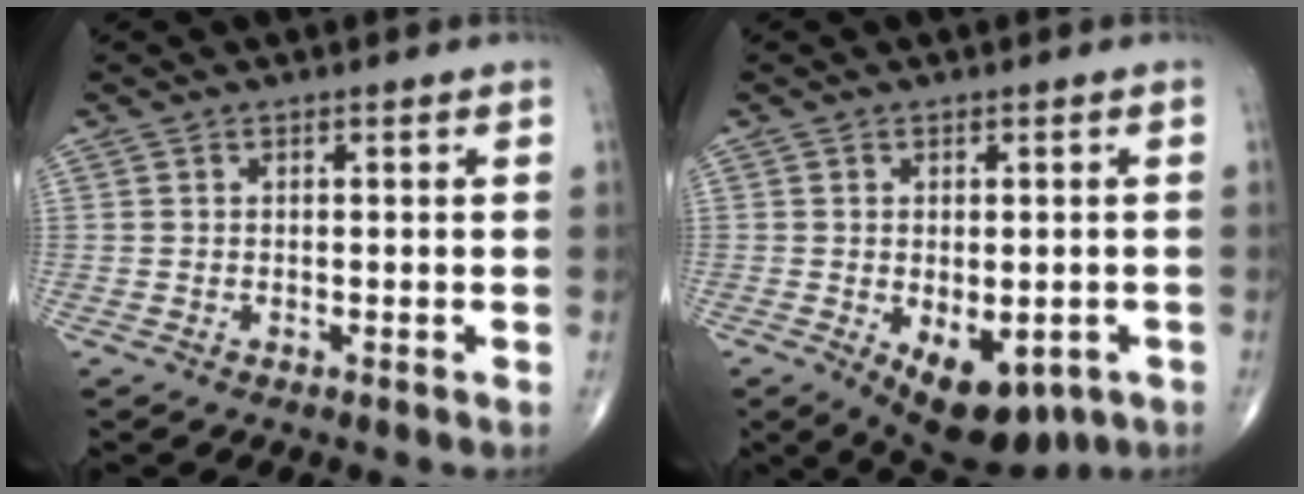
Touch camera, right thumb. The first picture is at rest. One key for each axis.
{"total": 11.6, "fx": -4.5, "fy": 6.2, "fz": 8.7, "tx": -0.111, "ty": -0.006, "tz": -0.049}